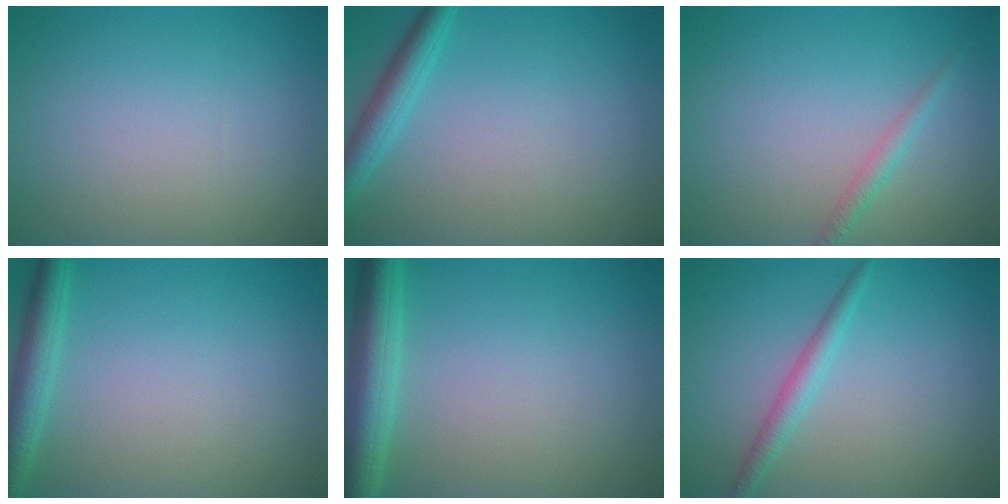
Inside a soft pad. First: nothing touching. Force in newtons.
{"total": 2.7, "press": 2.7, "slide": 0.2}
{"total": 1.4, "press": 1.4, "slide": 0.0}
{"total": 3.0, "press": 3.0, "slide": 0.2}
{"total": 5.0, "press": 5.0, "slide": 0.2}
{"total": 2.0, "press": 2.0, "slide": 0.1}